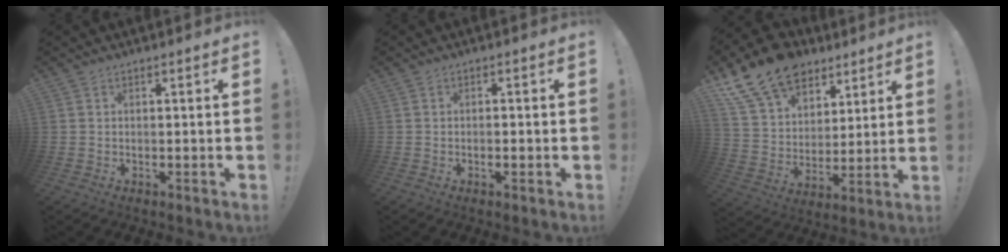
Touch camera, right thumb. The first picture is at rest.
{"total": 1.4, "force": [-0.8, 0.3, 1.1], "torque": [-0.026, 0.005, -0.012]}
{"total": 18.1, "force": [11.9, 11.4, 7.4], "torque": [-0.118, -0.075, 0.228]}